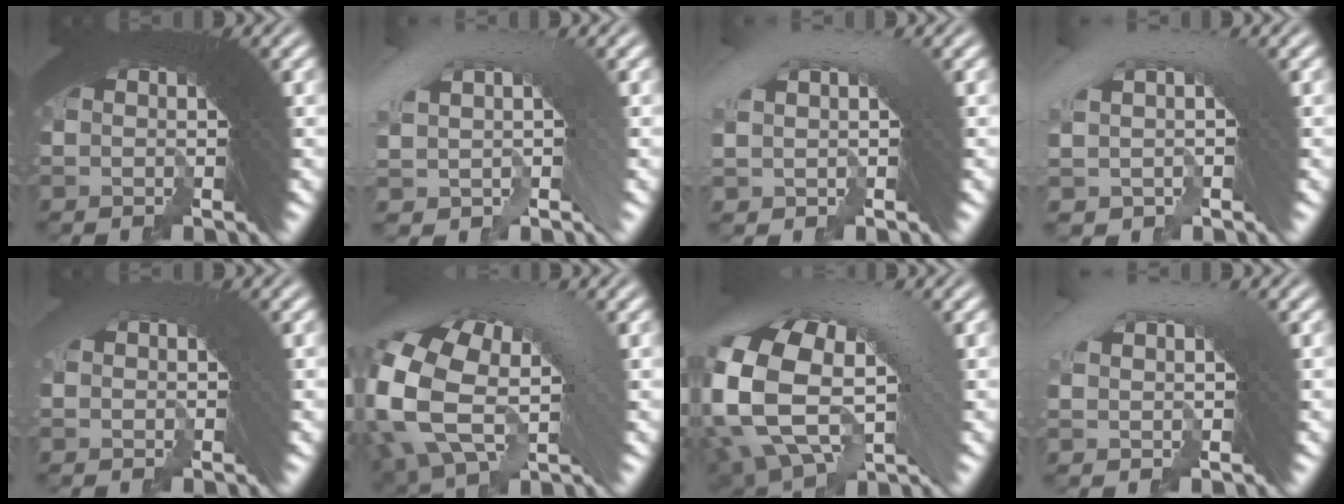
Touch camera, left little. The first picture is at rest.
{"total": 2.8, "force": [0.6, 1.3, 2.4], "torque": [-0.041, 0.023, 0.016]}
{"total": 2.3, "force": [0.9, 1.0, 1.8], "torque": [-0.030, 0.034, 0.013]}
{"total": 2.5, "force": [0.1, 1.3, 2.1], "torque": [-0.040, 0.022, 0.006]}
{"total": 0.6, "force": [-0.6, 0.1, 0.0], "torque": [0.019, 0.015, -0.012]}
{"total": 10.0, "force": [0.6, 7.0, 7.0], "torque": [-0.150, -0.006, 0.012]}
{"total": 11.4, "force": [0.4, 8.0, 8.2], "torque": [-0.163, -0.009, 0.014]}
{"total": 2.3, "force": [1.2, 0.7, 1.8], "torque": [-0.020, 0.034, 0.015]}